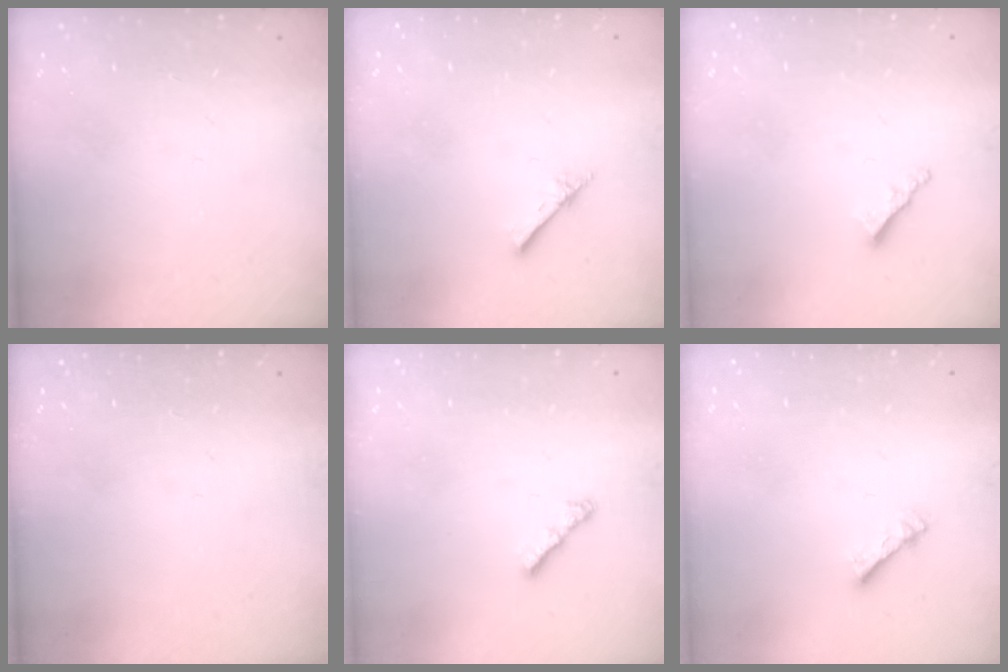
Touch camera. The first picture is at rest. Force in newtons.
{"total": 2.4, "press": 2.4, "slide": 0.3}
{"total": 2.5, "press": 2.5, "slide": 0.3}
{"total": 0.0}
{"total": 3.0, "press": 2.9, "slide": 0.6}
{"total": 2.4, "press": 2.4, "slide": 0.4}